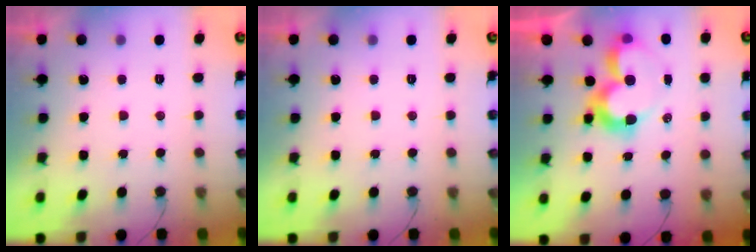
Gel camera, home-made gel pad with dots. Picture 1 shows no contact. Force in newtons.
{"total": 0.0}
{"total": 9.6, "press": 9.6, "slide": 0.8}